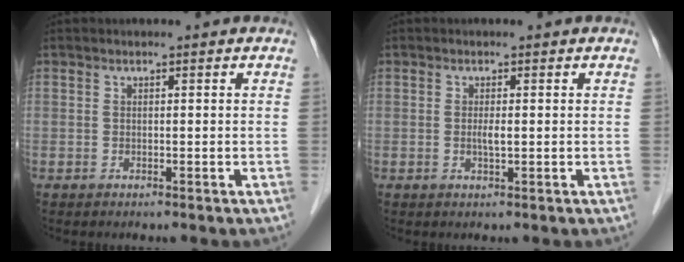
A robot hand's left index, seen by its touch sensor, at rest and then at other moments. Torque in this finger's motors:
{"motor_torque": [0.19, 0.03, 0.05, 0.05]}